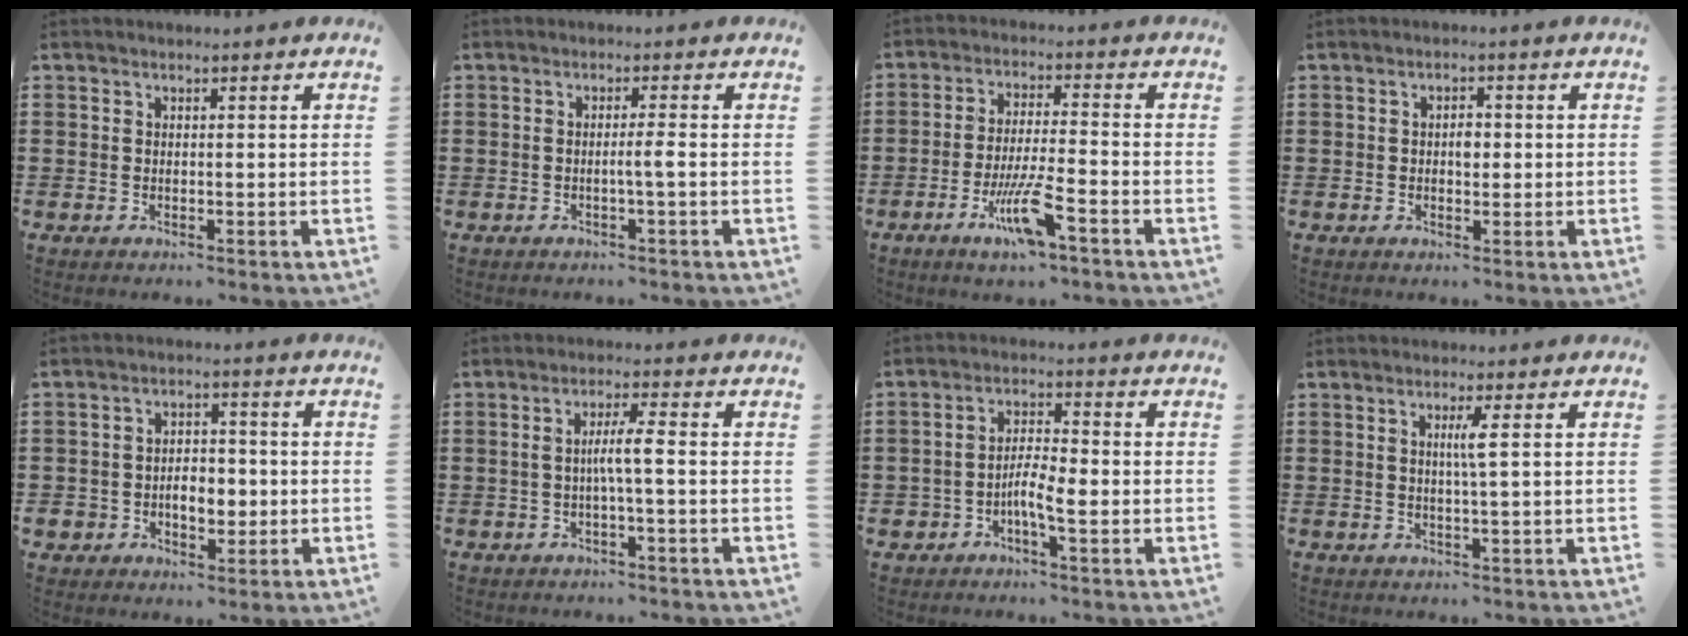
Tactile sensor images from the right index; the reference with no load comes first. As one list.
[{"total": 1.9, "force": [-0.5, -0.4, 1.8], "torque": [-0.032, -0.004, -0.012]}, {"total": 8.2, "force": [-4.5, 1.0, 6.8], "torque": [-0.138, -0.010, -0.084]}, {"total": 2.2, "force": [0.0, 1.2, 1.9], "torque": [-0.028, 0.002, -0.003]}, {"total": 5.4, "force": [-1.3, 4.3, 3.0], "torque": [-0.058, 0.011, -0.026]}, {"total": 3.9, "force": [-0.4, 0.1, 3.9], "torque": [-0.073, -0.001, -0.012]}, {"total": 4.6, "force": [-1.9, 1.7, 3.8], "torque": [-0.075, 0.006, -0.037]}, {"total": 2.5, "force": [0.6, -0.3, 2.4], "torque": [-0.047, -0.006, 0.006]}]